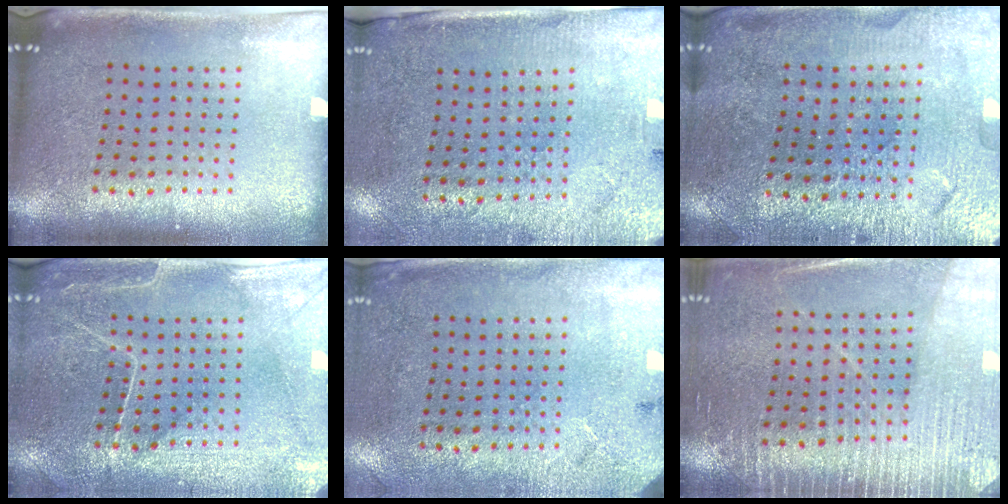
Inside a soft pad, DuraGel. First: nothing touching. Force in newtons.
{"total": 2.8, "press": 2.4, "slide": 1.3}
{"total": 3.1, "press": 3.1, "slide": 0.0}
{"total": 0.7, "press": 0.5, "slide": 0.4}
{"total": 2.7, "press": 2.2, "slide": 1.6}
{"total": 3.0, "press": 3.0, "slide": 0.4}